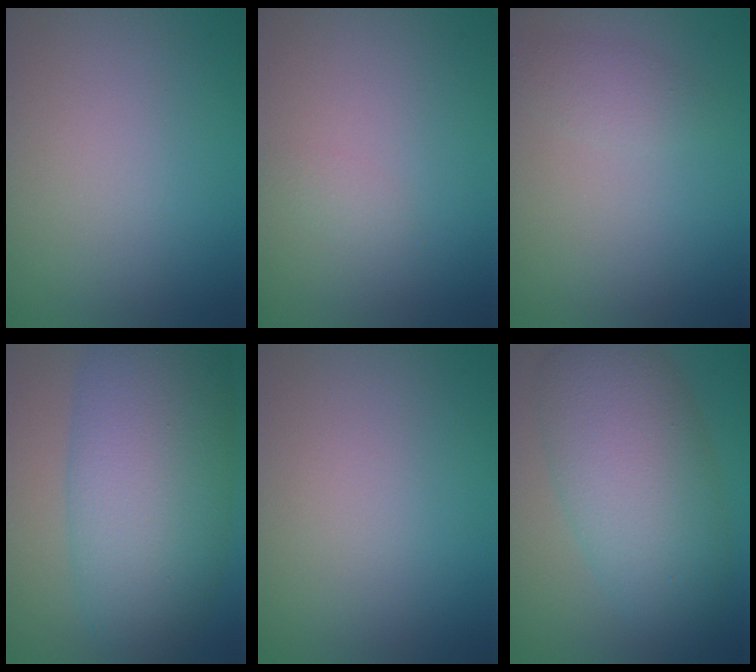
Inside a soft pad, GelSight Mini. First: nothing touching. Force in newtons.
{"total": 0.7, "press": 0.7, "slide": 0.1}
{"total": 1.5, "press": 1.5, "slide": 0.1}
{"total": 11.5, "press": 11.5, "slide": 0.2}
{"total": 0.0}
{"total": 7.2, "press": 7.2, "slide": 0.3}